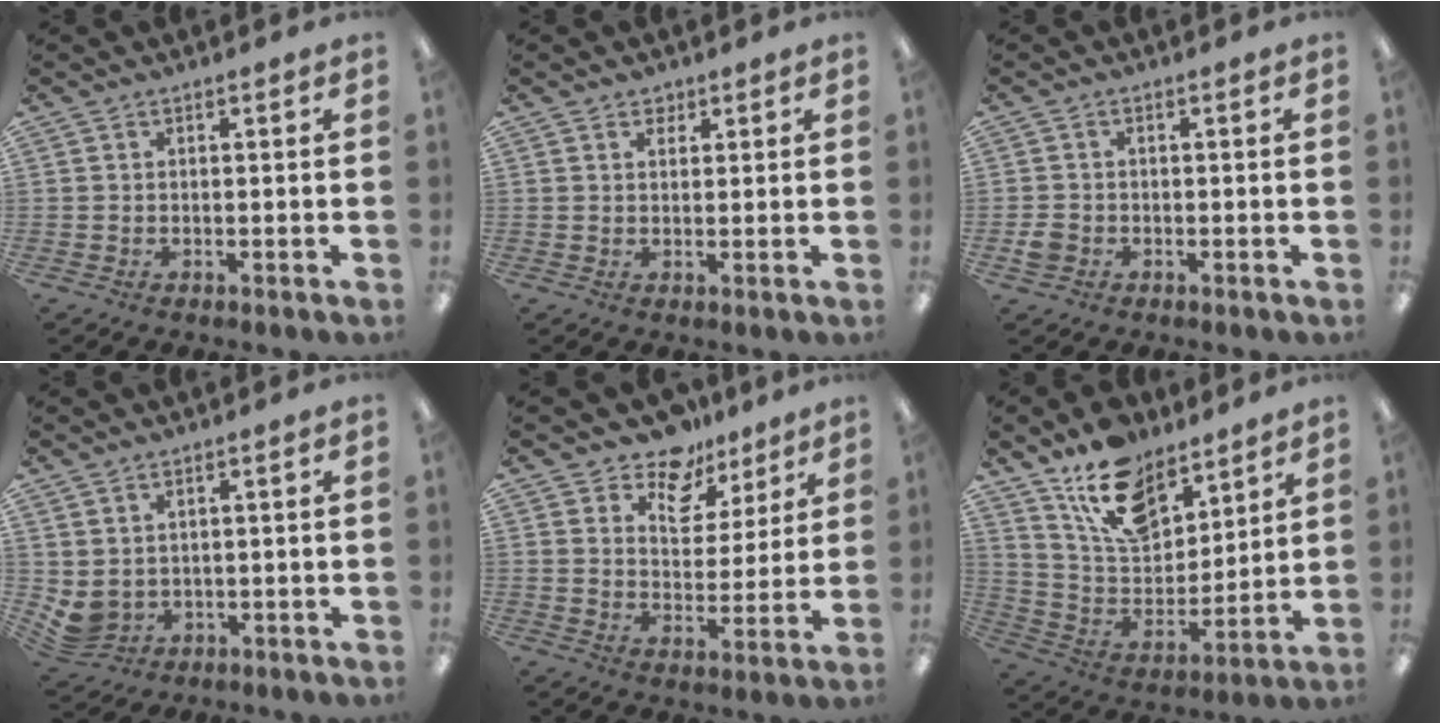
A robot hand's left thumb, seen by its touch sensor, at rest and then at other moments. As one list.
[{"total": 1.6, "force": [1.3, 1.0, 0.4], "torque": [0.001, -0.004, 0.022]}, {"total": 2.4, "force": [-1.2, 1.9, 1.0], "torque": [-0.014, 0.004, -0.022]}, {"total": 3.2, "force": [1.2, 2.7, 1.2], "torque": [-0.041, -0.012, 0.023]}, {"total": 10.8, "force": [8.5, 6.0, 3.1], "torque": [-0.054, -0.060, 0.158]}, {"total": 15.6, "force": [11.3, 8.2, 6.8], "torque": [-0.137, -0.061, 0.212]}]